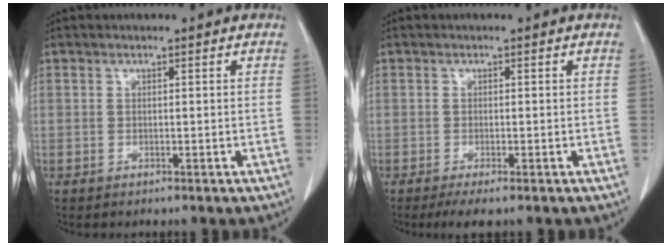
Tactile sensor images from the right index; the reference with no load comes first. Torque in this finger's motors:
{"motor_torque": [-0.03, -0.07, 0.03, 0.04]}